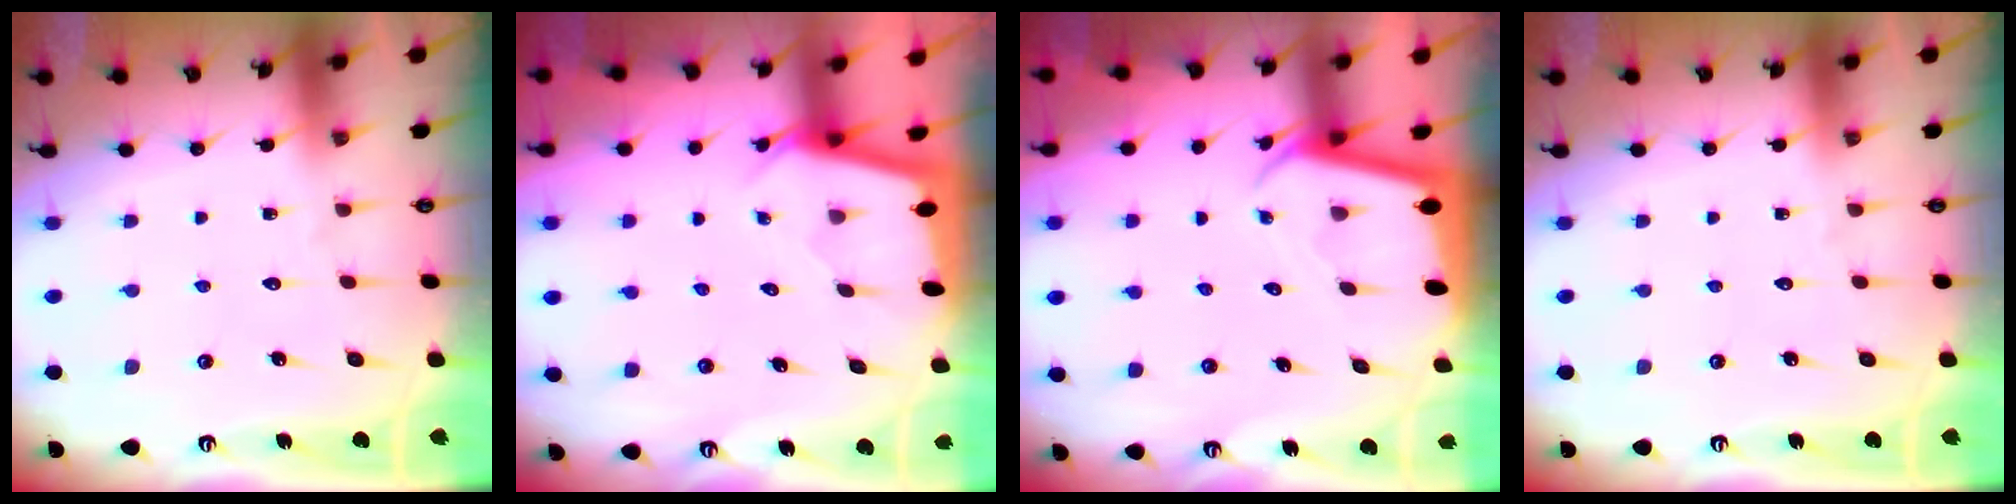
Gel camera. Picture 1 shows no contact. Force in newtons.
{"total": 2.3, "press": 2.3, "slide": 0.1}
{"total": 2.2, "press": 2.2, "slide": 0.2}
{"total": 0.0}